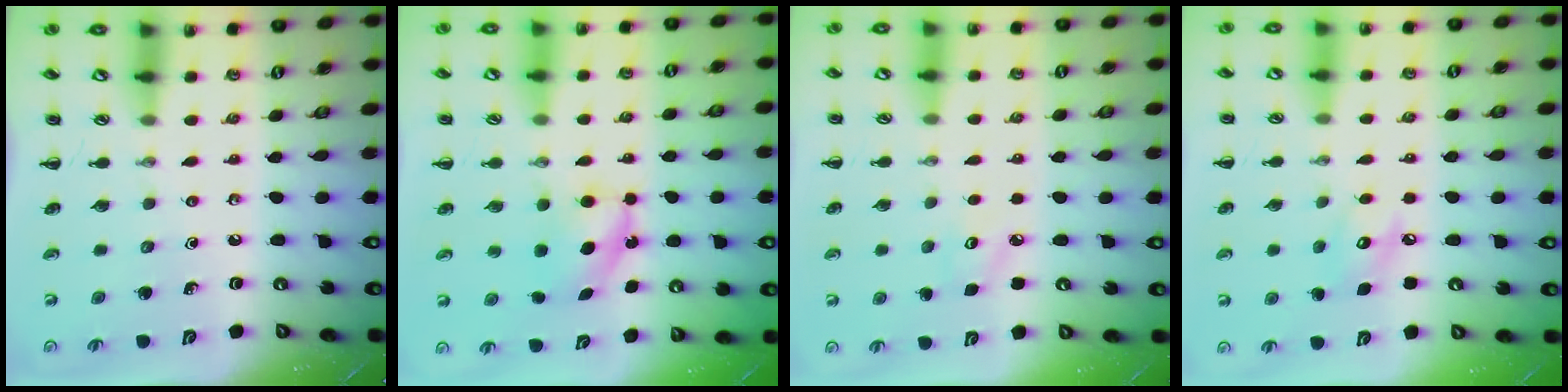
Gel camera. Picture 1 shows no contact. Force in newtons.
{"total": 5.8, "press": 5.6, "slide": 1.6}
{"total": 4.2, "press": 4.0, "slide": 1.3}
{"total": 6.7, "press": 6.6, "slide": 1.1}